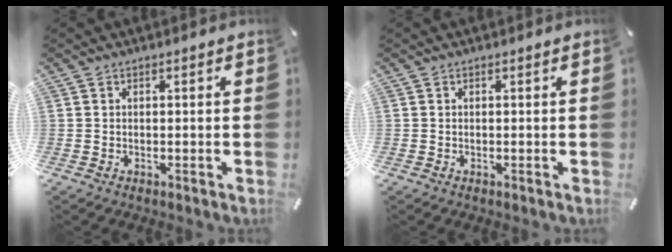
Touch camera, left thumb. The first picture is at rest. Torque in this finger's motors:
{"motor_torque": [0.02, 0.12, -0.01, -0.12, -0.01]}